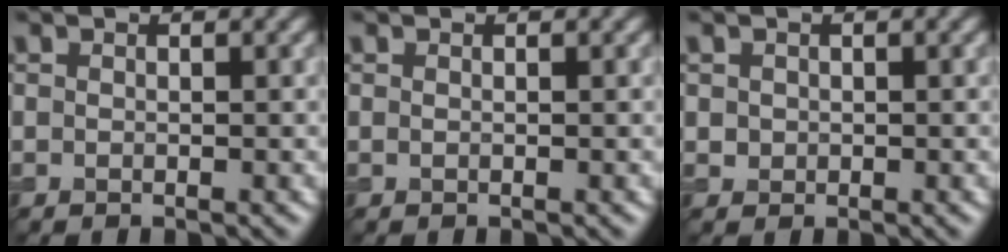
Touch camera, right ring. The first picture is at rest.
{"total": 0.0}
{"total": 0.8, "force": [0.1, 0.8, 0.2], "torque": [0.001, -0.002, 0.002]}